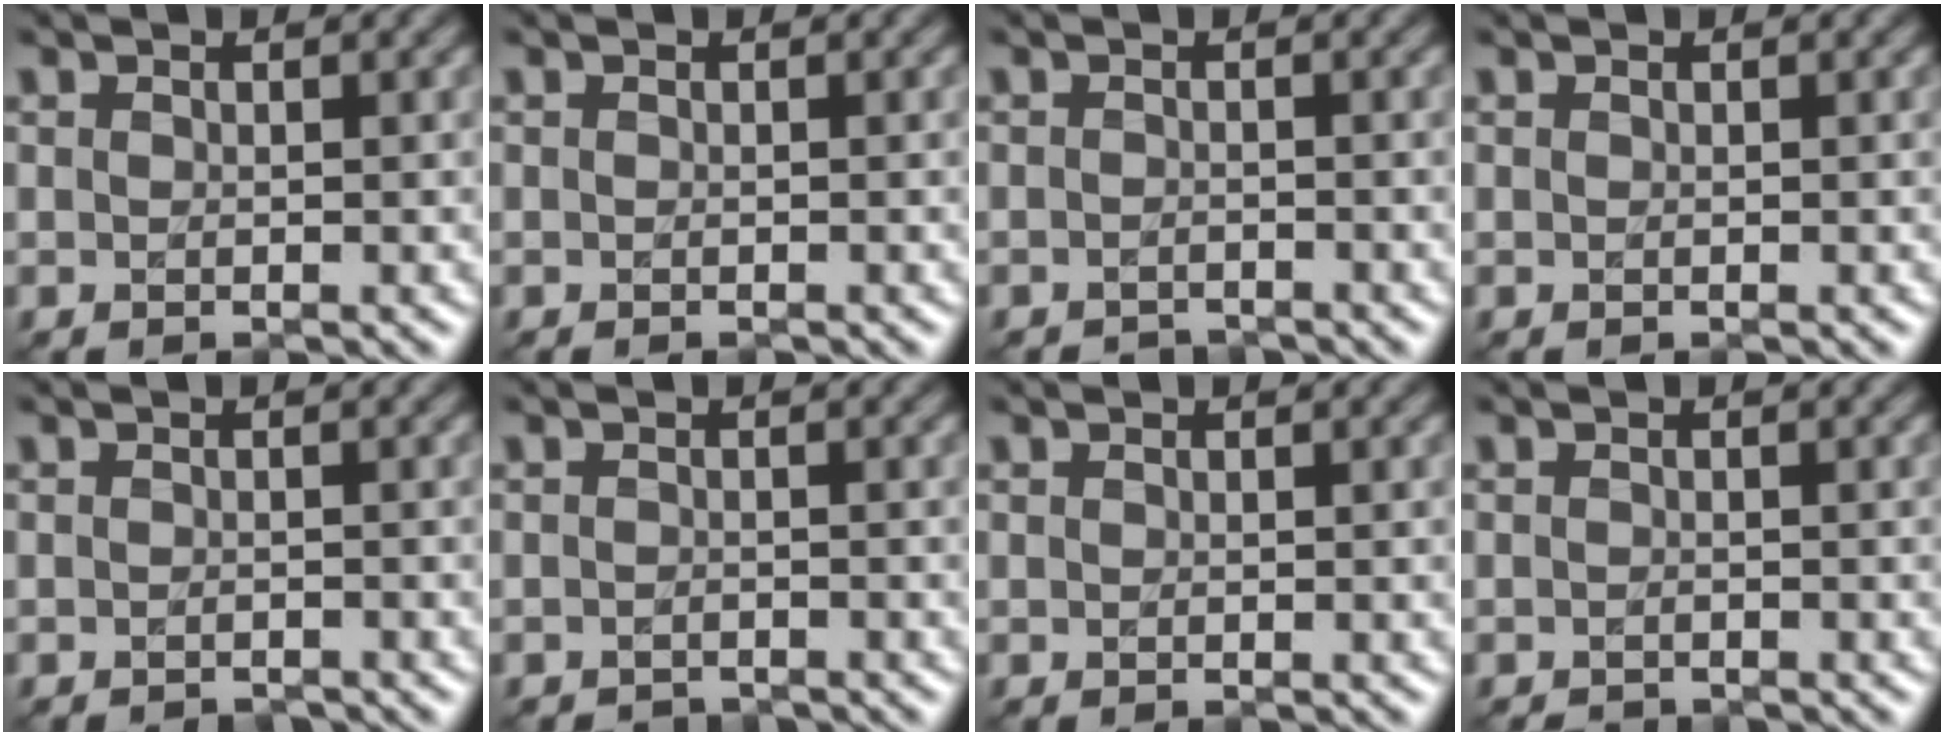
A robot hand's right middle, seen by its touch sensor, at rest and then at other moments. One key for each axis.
{"total": 0.0}
{"total": 2.3, "fx": -2.3, "fy": 0.2, "fz": -0.2, "tx": 0.012, "ty": -0.006, "tz": -0.035}
{"total": 0.0}
{"total": 1.4, "fx": -1.4, "fy": 0.0, "fz": 0.0, "tx": 0.003, "ty": -0.010, "tz": -0.027}
{"total": 2.0, "fx": -2.0, "fy": 0.3, "fz": -0.2, "tx": 0.013, "ty": -0.006, "tz": -0.030}
{"total": 0.0}
{"total": 1.1, "fx": -1.1, "fy": 0.3, "fz": 0.1, "tx": 0.000, "ty": -0.009, "tz": -0.018}